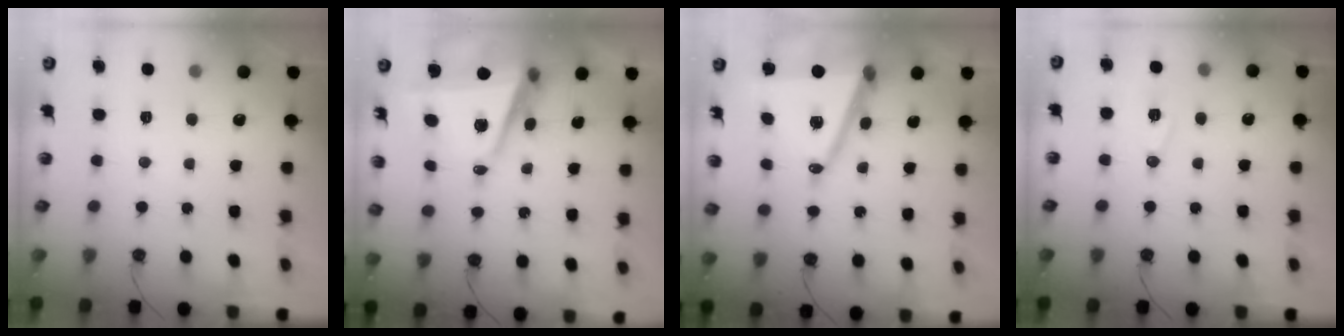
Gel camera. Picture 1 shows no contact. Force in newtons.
{"total": 8.8, "press": 7.6, "slide": 4.3}
{"total": 15.0, "press": 14.5, "slide": 3.9}
{"total": 7.3, "press": 6.4, "slide": 3.5}